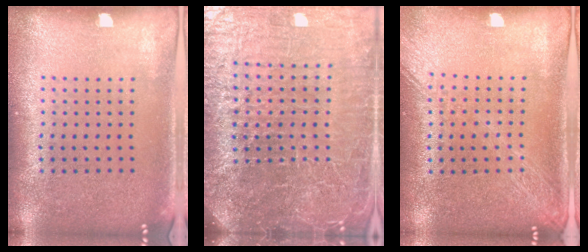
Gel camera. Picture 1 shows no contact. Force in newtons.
{"total": 7.0, "press": 6.1, "slide": 3.4}
{"total": 1.9, "press": 1.7, "slide": 1.0}